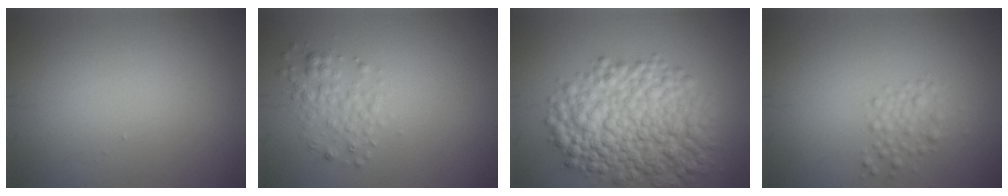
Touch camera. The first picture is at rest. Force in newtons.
{"total": 2.0, "press": 2.0, "slide": 0.1}
{"total": 9.7, "press": 9.7, "slide": 0.2}
{"total": 1.8, "press": 1.8, "slide": 0.1}